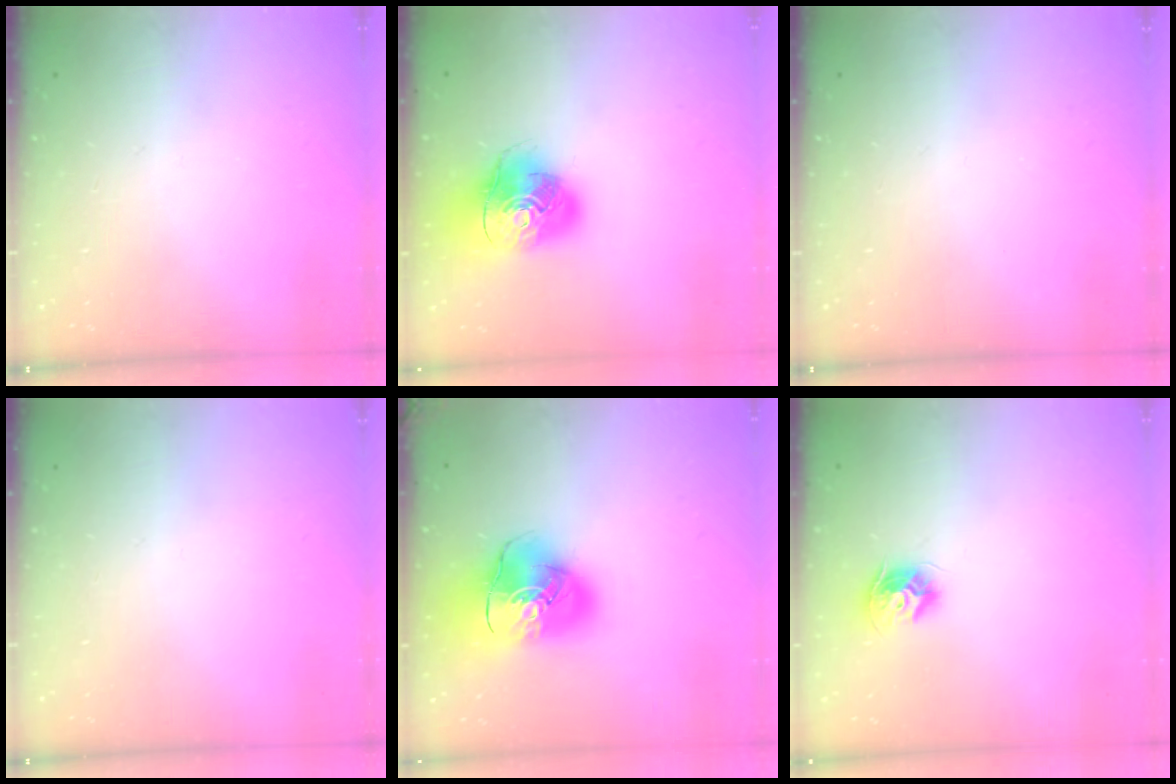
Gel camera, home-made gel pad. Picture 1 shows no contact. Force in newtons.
{"total": 13.7, "press": 13.6, "slide": 1.7}
{"total": 0.0}
{"total": 0.0}
{"total": 18.1, "press": 17.9, "slide": 2.7}
{"total": 8.5, "press": 8.5, "slide": 0.4}